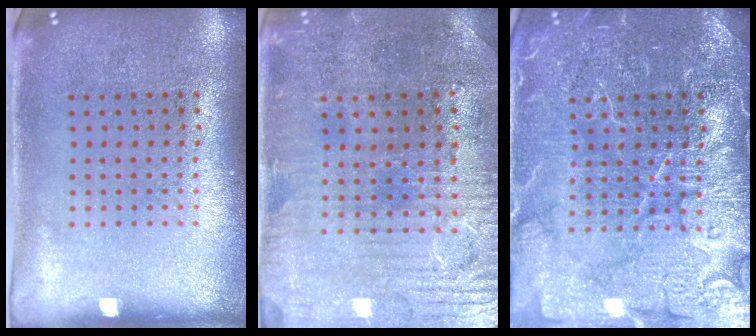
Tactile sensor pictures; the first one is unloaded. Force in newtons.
{"total": 1.5, "press": 1.3, "slide": 0.6}
{"total": 6.9, "press": 6.9, "slide": 1.0}